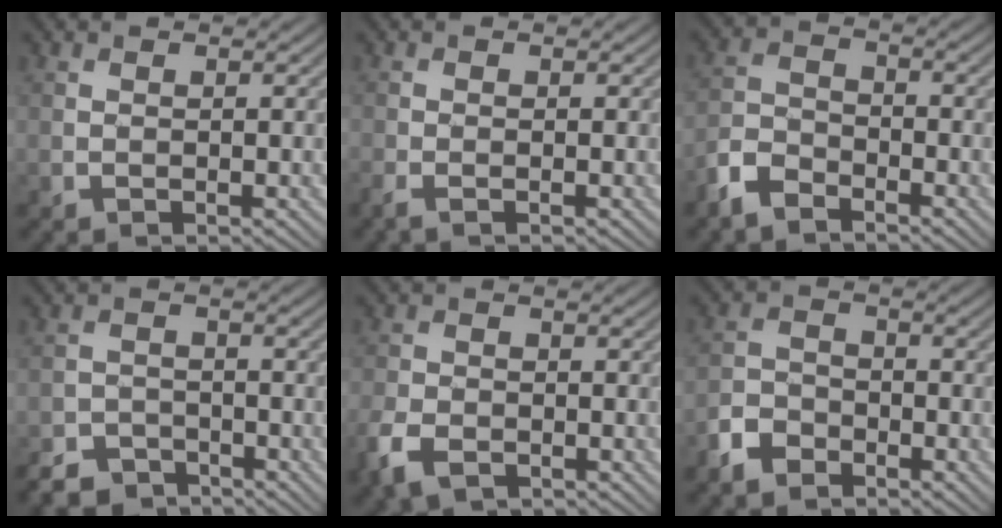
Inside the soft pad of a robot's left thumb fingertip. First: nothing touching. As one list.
[{"total": 1.5, "force": [-1.1, 0.3, 1.0], "torque": [-0.028, -0.006, -0.028]}, {"total": 4.9, "force": [-3.8, 2.2, 2.2], "torque": [-0.048, -0.004, -0.089]}, {"total": 4.6, "force": [-4.0, 2.0, 1.1], "torque": [-0.016, -0.004, -0.077]}, {"total": 5.3, "force": [-3.1, 3.1, 3.0], "torque": [-0.074, -0.012, -0.068]}, {"total": 4.4, "force": [-3.2, 2.5, 1.7], "torque": [-0.038, -0.002, -0.075]}]